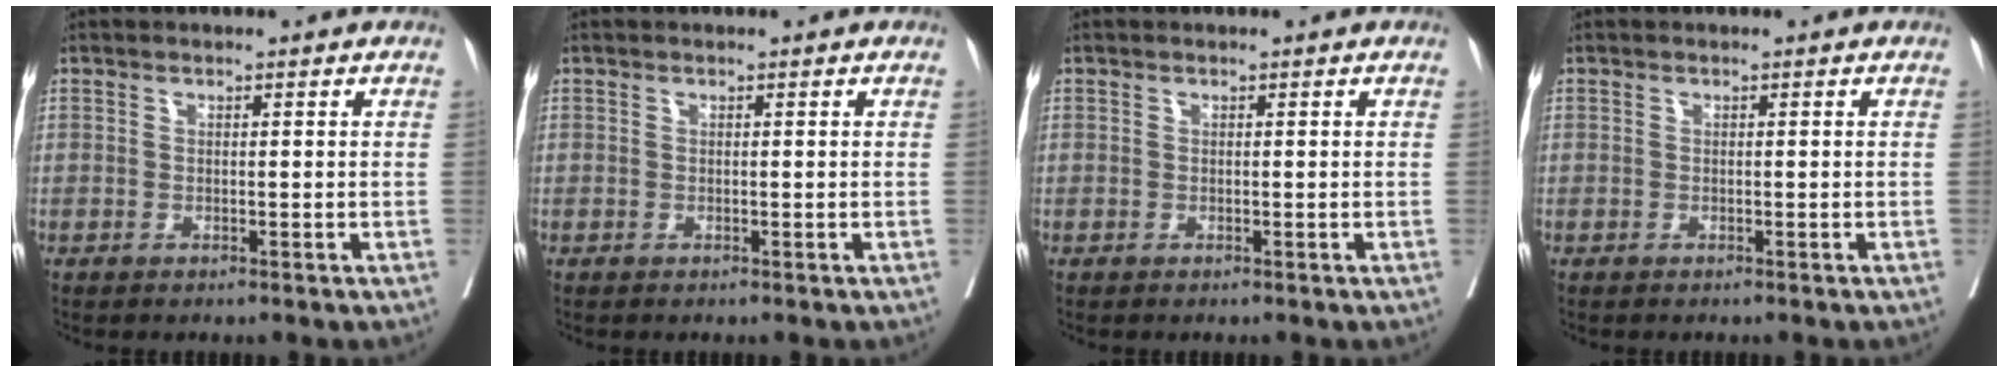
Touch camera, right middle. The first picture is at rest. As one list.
[{"total": 0.0}, {"total": 0.0}, {"total": 0.0}]